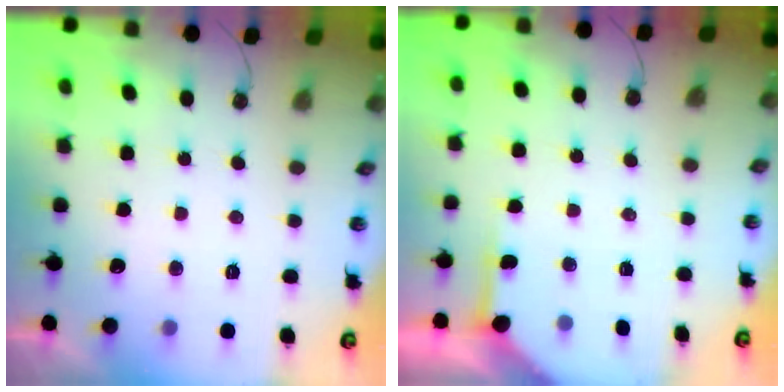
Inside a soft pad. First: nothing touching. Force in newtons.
{"total": 3.5, "press": 3.4, "slide": 0.5}